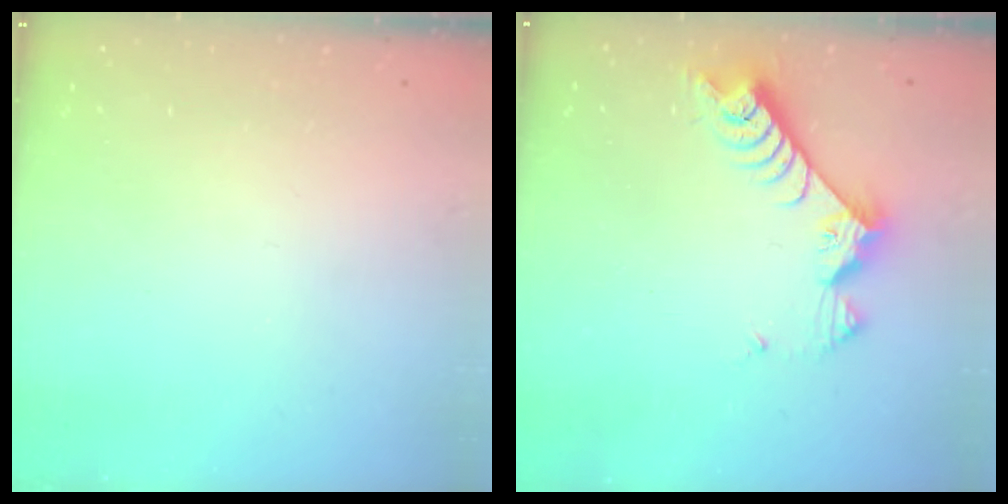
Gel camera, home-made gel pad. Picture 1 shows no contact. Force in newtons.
{"total": 7.7, "press": 7.6, "slide": 1.2}